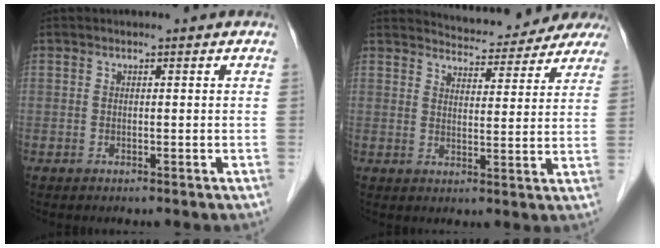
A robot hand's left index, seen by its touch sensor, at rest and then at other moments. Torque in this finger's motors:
{"motor_torque": [0.17, -0.17, 0.53, 0.08]}